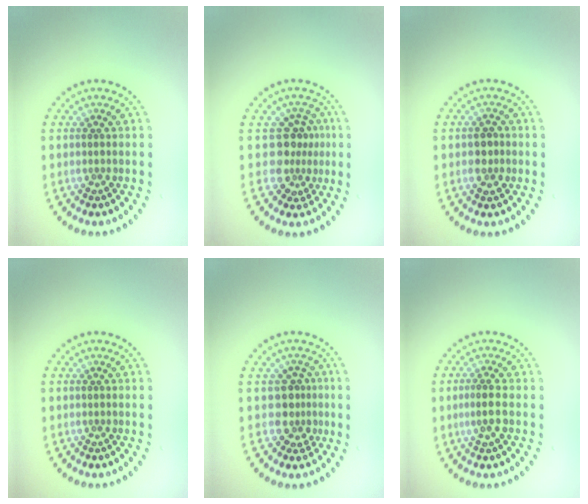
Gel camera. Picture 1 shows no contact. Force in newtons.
{"total": 3.2, "press": 2.5, "slide": 2.1}
{"total": 1.8, "press": 1.8, "slide": 0.2}
{"total": 0.0}
{"total": 2.5, "press": 1.8, "slide": 1.7}
{"total": 2.0, "press": 1.9, "slide": 0.6}